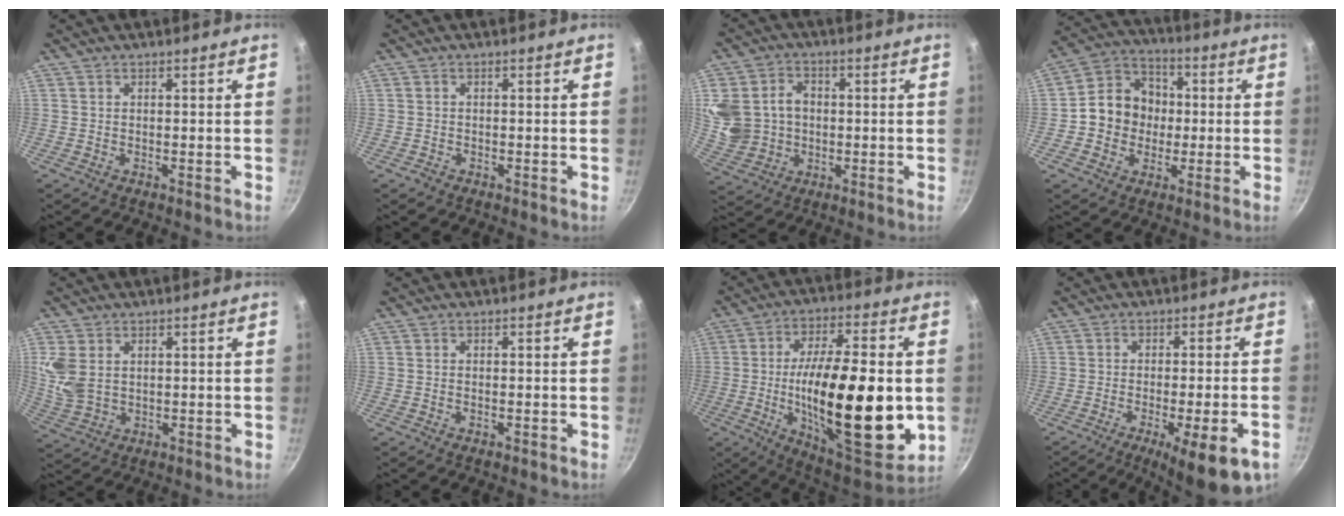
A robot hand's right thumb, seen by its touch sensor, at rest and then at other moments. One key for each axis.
{"total": 1.0, "fx": -0.7, "fy": 0.6, "fz": 0.2, "tx": -0.009, "ty": 0.007, "tz": -0.012}
{"total": 13.9, "fx": 1.0, "fy": 11.9, "fz": 7.1, "tx": -0.137, "ty": 0.011, "tz": 0.028}
{"total": 11.8, "fx": -0.6, "fy": 10.5, "fz": 5.4, "tx": -0.053, "ty": 0.024, "tz": -0.030}
{"total": 6.8, "fx": 1.8, "fy": 4.8, "fz": 4.5, "tx": -0.092, "ty": -0.009, "tz": 0.046}
{"total": 0.5, "fx": -0.2, "fy": 0.3, "fz": 0.4, "tx": -0.006, "ty": 0.002, "tz": -0.004}
{"total": 28.0, "fx": -2.5, "fy": 10.3, "fz": 26.0, "tx": -0.401, "ty": -0.006, "tz": -0.039}
{"total": 12.8, "fx": -5.9, "fy": 3.0, "fz": 11.0, "tx": -0.141, "ty": 0.009, "tz": -0.076}